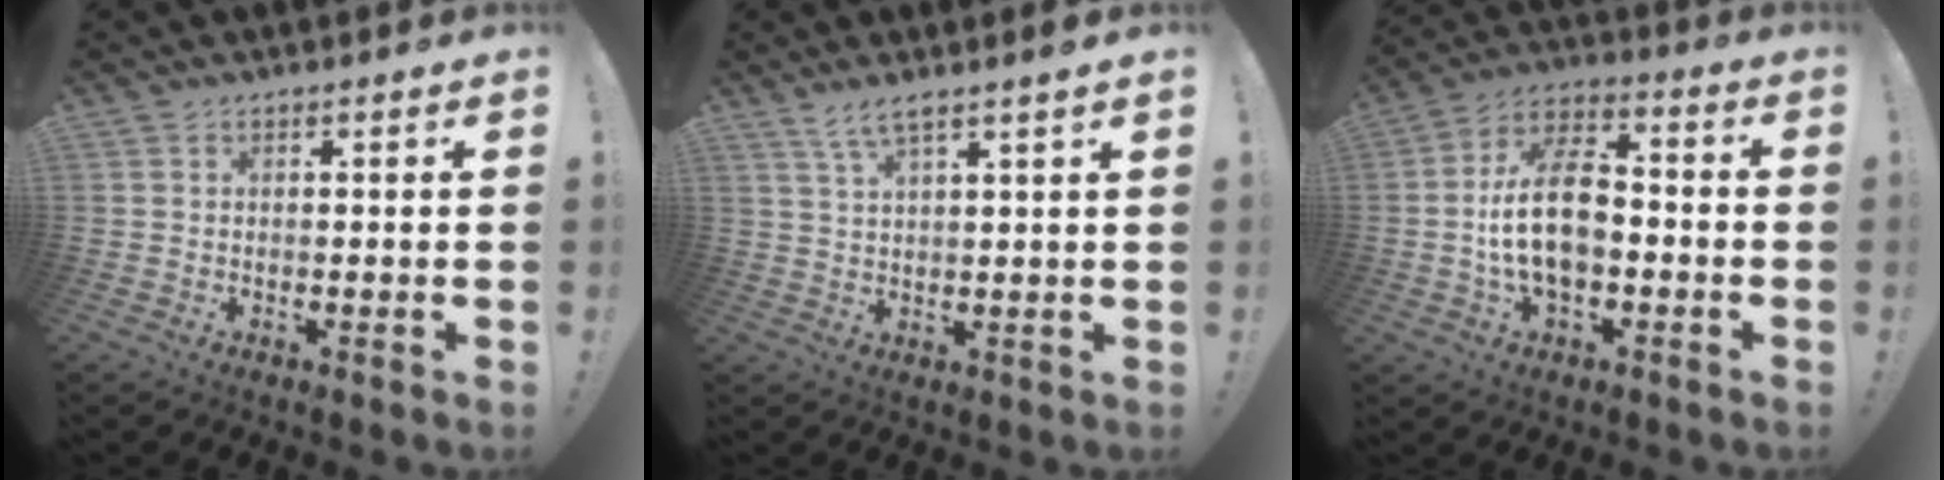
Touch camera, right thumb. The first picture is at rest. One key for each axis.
{"total": 4.8, "fx": 3.5, "fy": -0.1, "fz": 3.3, "tx": -0.068, "ty": -0.011, "tz": 0.060}
{"total": 15.8, "fx": -2.6, "fy": 9.2, "fz": 12.6, "tx": -0.243, "ty": 0.024, "tz": -0.045}